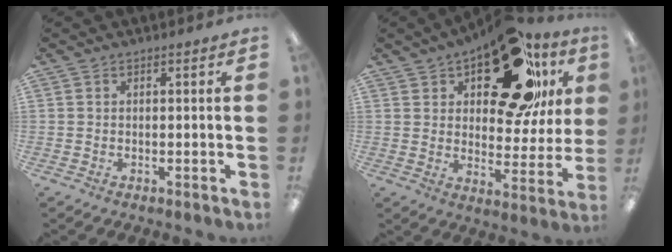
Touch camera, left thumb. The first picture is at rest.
{"total": 23.7, "force": [14.8, 10.7, 15.2], "torque": [-0.218, -0.078, 0.247]}